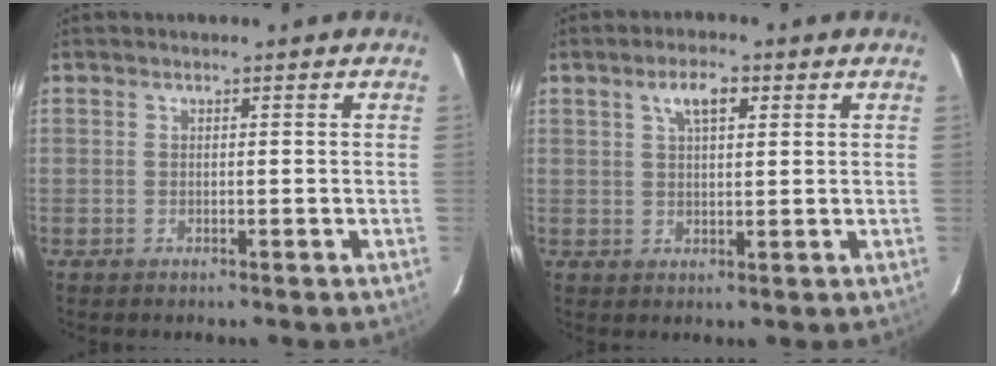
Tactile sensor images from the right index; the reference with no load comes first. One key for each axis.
{"total": 4.6, "fx": 2.1, "fy": 1.8, "fz": 3.7, "tx": -0.065, "ty": 0.011, "tz": 0.038}